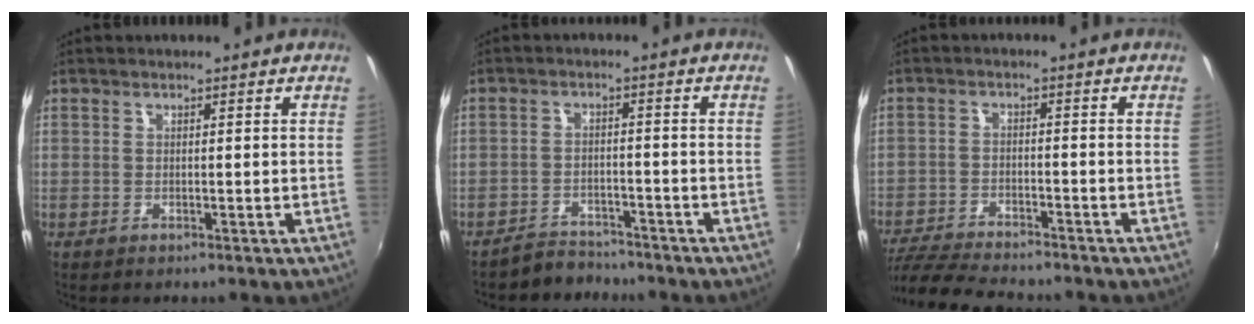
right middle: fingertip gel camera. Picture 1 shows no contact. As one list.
[{"total": 4.5, "force": [-4.2, 1.5, -0.1], "torque": [-0.015, 0.009, -0.070]}, {"total": 11.8, "force": [-10.6, 2.0, 4.7], "torque": [-0.122, -0.023, -0.187]}]